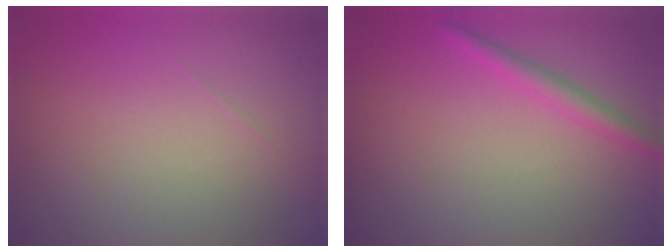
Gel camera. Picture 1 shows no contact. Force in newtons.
{"total": 1.8, "press": 1.8, "slide": 0.1}